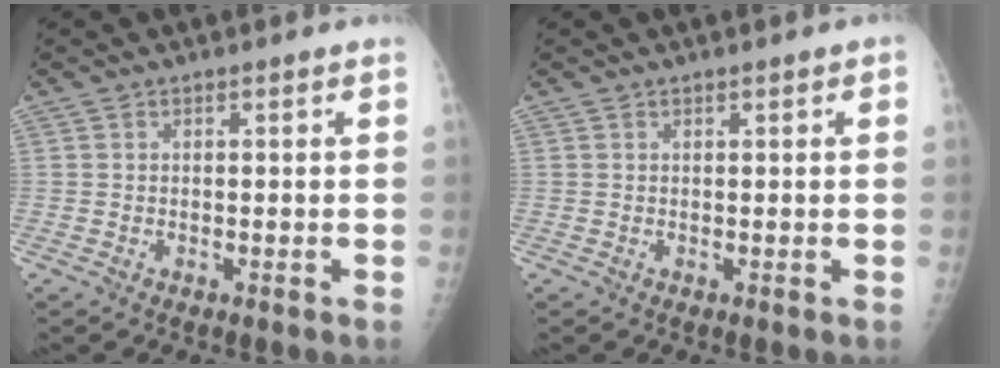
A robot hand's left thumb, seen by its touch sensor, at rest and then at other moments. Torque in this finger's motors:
{"motor_torque": [-0.24, 0.07, -0.23, -0.18, 0.03]}